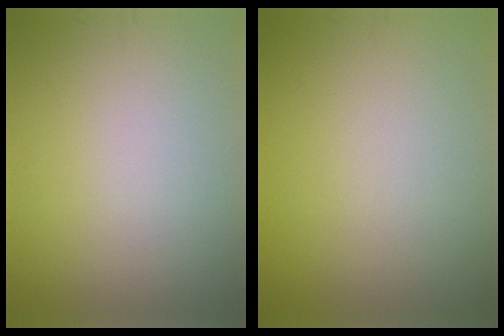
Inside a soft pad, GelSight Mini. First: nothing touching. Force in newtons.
{"total": 0.0}